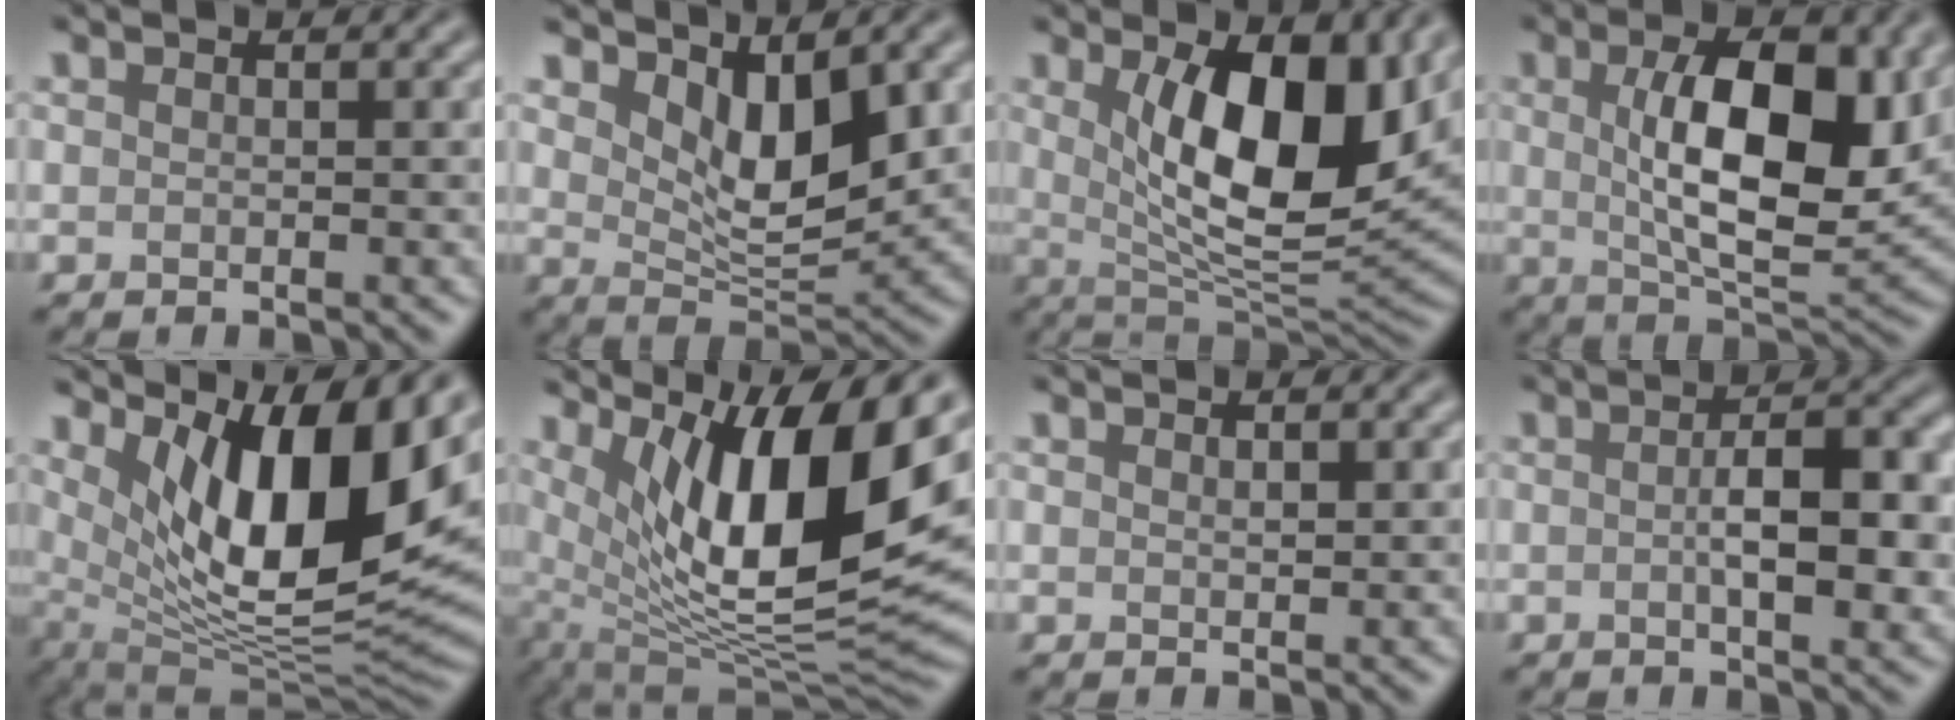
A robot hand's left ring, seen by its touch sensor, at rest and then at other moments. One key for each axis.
{"total": 5.9, "fx": 2.3, "fy": 2.7, "fz": 4.7, "tx": -0.078, "ty": -0.019, "tz": 0.042}
{"total": 11.1, "fx": 2.5, "fy": 4.3, "fz": 9.9, "tx": -0.148, "ty": -0.010, "tz": 0.045}
{"total": 10.7, "fx": 1.7, "fy": 4.5, "fz": 9.5, "tx": -0.140, "ty": 0.000, "tz": 0.031}
{"total": 12.9, "fx": 4.8, "fy": 4.7, "fz": 11.0, "tx": -0.171, "ty": -0.013, "tz": 0.088}
{"total": 14.3, "fx": 5.4, "fy": 4.7, "fz": 12.3, "tx": -0.193, "ty": -0.010, "tz": 0.096}
{"total": 0.6, "fx": 0.4, "fy": 0.2, "fz": 0.4, "tx": -0.008, "ty": -0.003, "tz": 0.009}
{"total": 6.4, "fx": -0.2, "fy": 2.2, "fz": 6.0, "tx": -0.091, "ty": -0.001, "tz": -0.002}